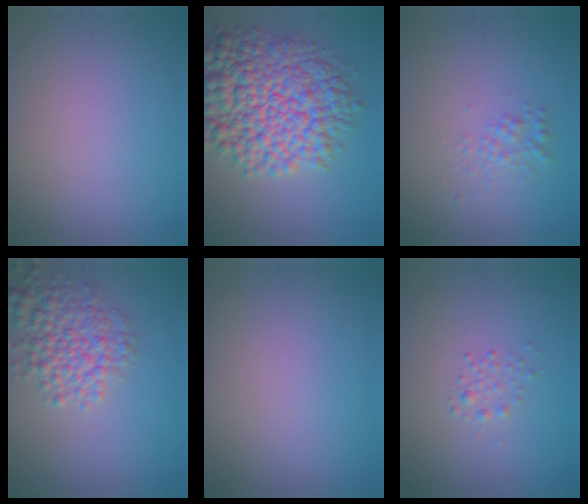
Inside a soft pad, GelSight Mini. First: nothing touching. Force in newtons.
{"total": 12.2, "press": 12.2, "slide": 0.3}
{"total": 1.5, "press": 1.5, "slide": 0.1}
{"total": 5.0, "press": 5.0, "slide": 0.2}
{"total": 0.0}
{"total": 1.1, "press": 1.1, "slide": 0.0}